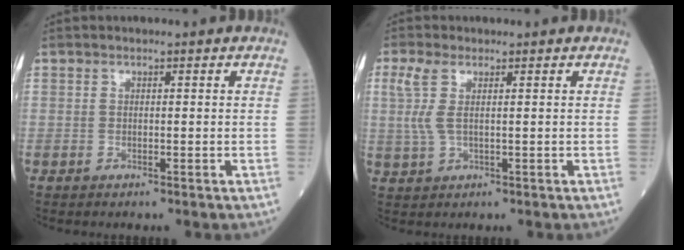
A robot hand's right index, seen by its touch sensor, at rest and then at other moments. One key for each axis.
{"total": 3.8, "fx": 1.1, "fy": 1.0, "fz": 3.5, "tx": -0.099, "ty": 0.006, "tz": 0.027}